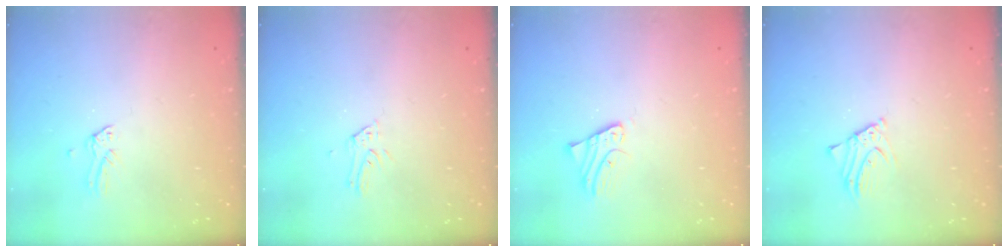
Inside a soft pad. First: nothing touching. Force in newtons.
{"total": 3.5, "press": 3.5, "slide": 0.3}
{"total": 2.4, "press": 2.4, "slide": 0.1}
{"total": 1.8, "press": 1.8, "slide": 0.2}